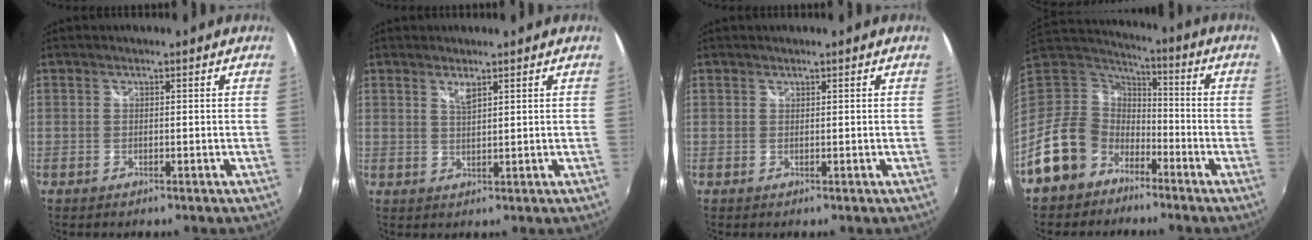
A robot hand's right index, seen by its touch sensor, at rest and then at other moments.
{"total": 2.1, "force": [1.5, 0.4, 1.4], "torque": [-0.026, -0.001, 0.024]}
{"total": 0.0}
{"total": 15.5, "force": [-9.3, 11.5, 4.9], "torque": [-0.142, 0.018, -0.162]}